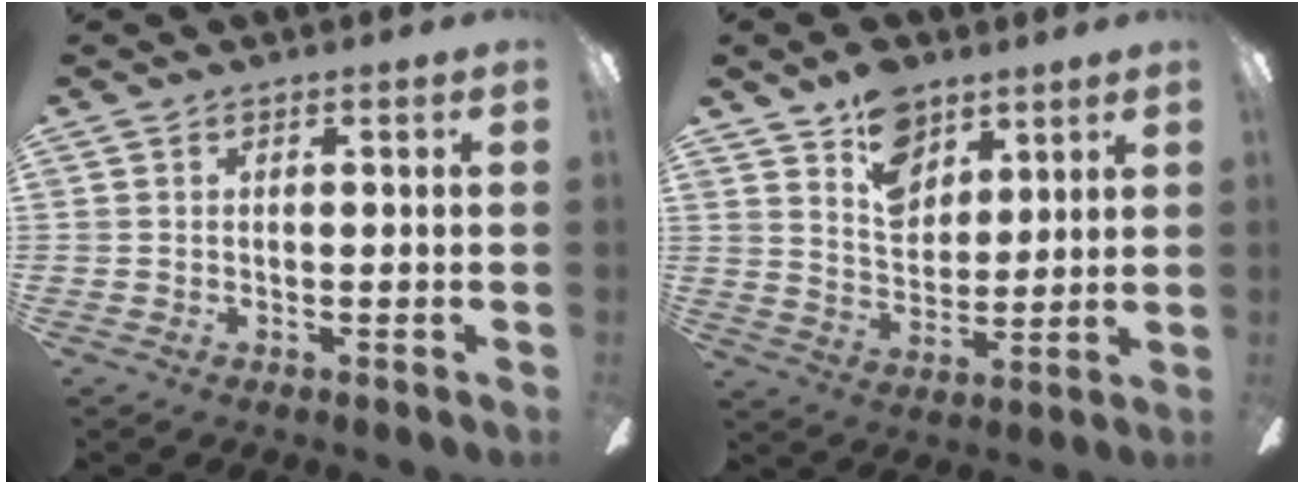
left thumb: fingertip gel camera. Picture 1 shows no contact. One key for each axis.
{"total": 11.8, "fx": 7.8, "fy": 7.5, "fz": 4.8, "tx": -0.065, "ty": -0.038, "tz": 0.143}